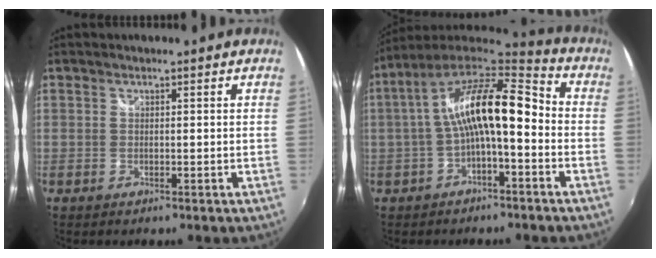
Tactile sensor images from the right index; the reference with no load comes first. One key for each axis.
{"total": 15.2, "fx": -1.2, "fy": 5.0, "fz": 14.3, "tx": -0.264, "ty": 0.024, "tz": -0.029}